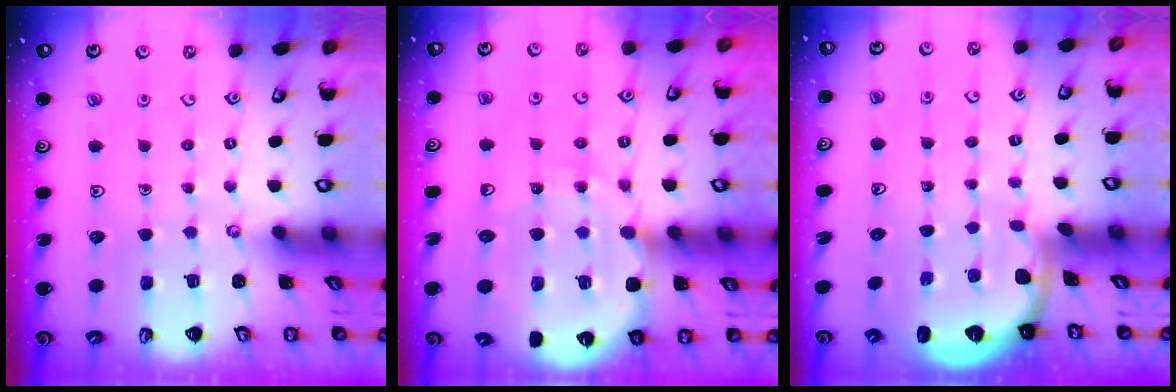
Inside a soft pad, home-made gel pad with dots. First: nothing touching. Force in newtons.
{"total": 11.9, "press": 11.5, "slide": 3.2}
{"total": 1.6, "press": 1.6, "slide": 0.1}